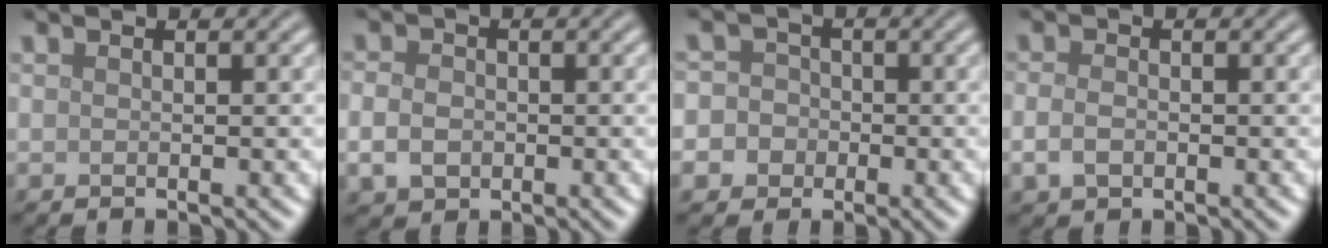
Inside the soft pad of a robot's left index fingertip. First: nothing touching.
{"total": 2.8, "force": [-0.5, 2.2, 1.6], "torque": [-0.032, -0.001, -0.015]}
{"total": 5.5, "force": [-1.4, 5.2, 1.3], "torque": [-0.004, 0.014, -0.055]}
{"total": 1.9, "force": [-0.5, 1.3, 1.3], "torque": [-0.029, -0.002, -0.012]}